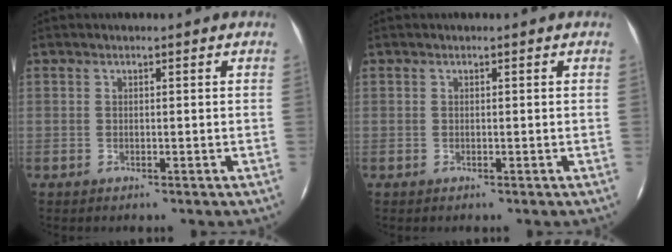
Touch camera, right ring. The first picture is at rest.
{"total": 0.0}